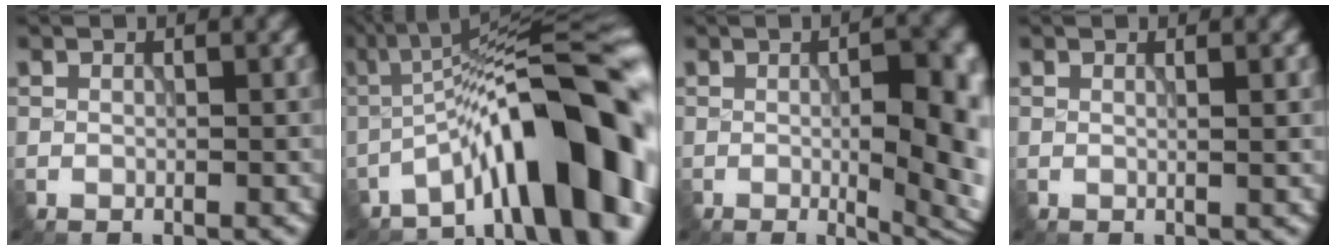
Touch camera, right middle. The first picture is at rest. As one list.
[{"total": 12.9, "force": [-5.9, 3.1, 11.0], "torque": [-0.151, 0.021, -0.092]}, {"total": 9.6, "force": [-0.4, 3.1, 9.1], "torque": [-0.104, -0.009, 0.000]}, {"total": 0.7, "force": [0.5, 0.1, 0.5], "torque": [0.000, 0.005, 0.001]}]